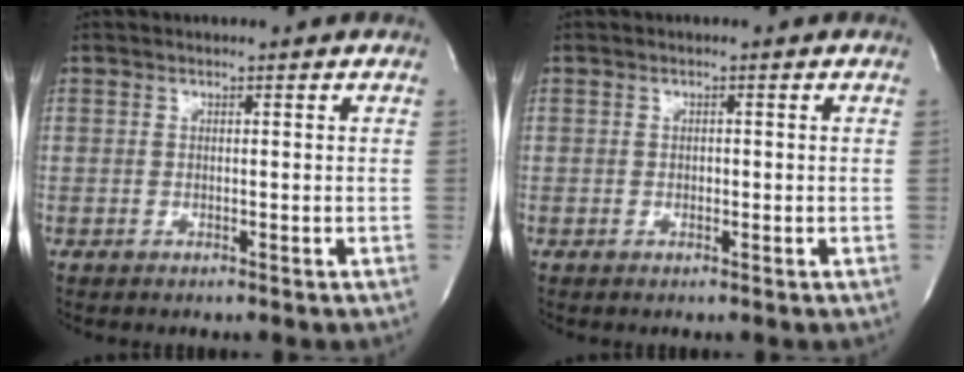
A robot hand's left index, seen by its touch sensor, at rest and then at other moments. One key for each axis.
{"total": 0.6, "fx": -0.2, "fy": 0.4, "fz": 0.4, "tx": -0.006, "ty": 0.000, "tz": -0.003}